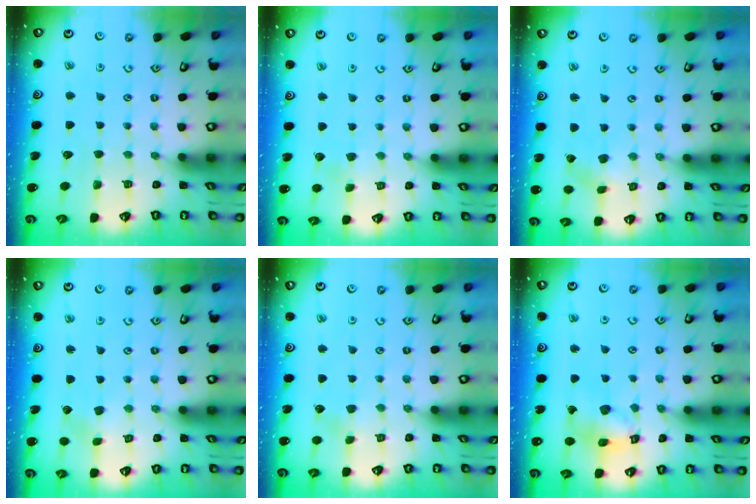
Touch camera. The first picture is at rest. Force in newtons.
{"total": 1.6, "press": 1.6, "slide": 0.0}
{"total": 1.3, "press": 1.3, "slide": 0.1}
{"total": 1.7, "press": 1.7, "slide": 0.3}
{"total": 2.9, "press": 2.9, "slide": 0.2}
{"total": 12.2, "press": 12.1, "slide": 1.4}